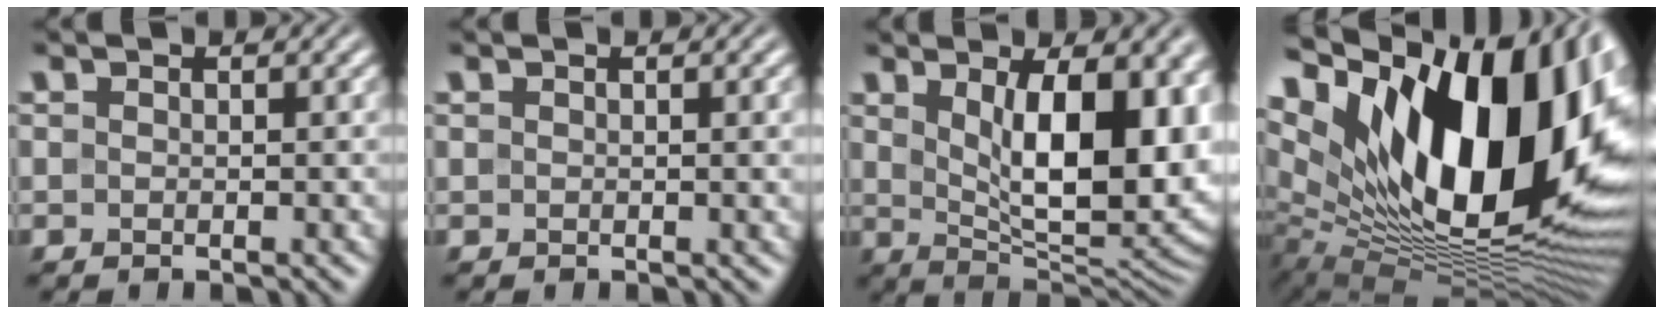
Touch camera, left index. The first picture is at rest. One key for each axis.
{"total": 1.4, "fx": 0.5, "fy": 0.3, "fz": 1.2, "tx": -0.019, "ty": 0.000, "tz": 0.011}
{"total": 12.1, "fx": 2.3, "fy": 5.6, "fz": 10.5, "tx": -0.137, "ty": -0.010, "tz": 0.045}
{"total": 18.8, "fx": 5.0, "fy": 10.0, "fz": 15.1, "tx": -0.252, "ty": 0.011, "tz": 0.086}